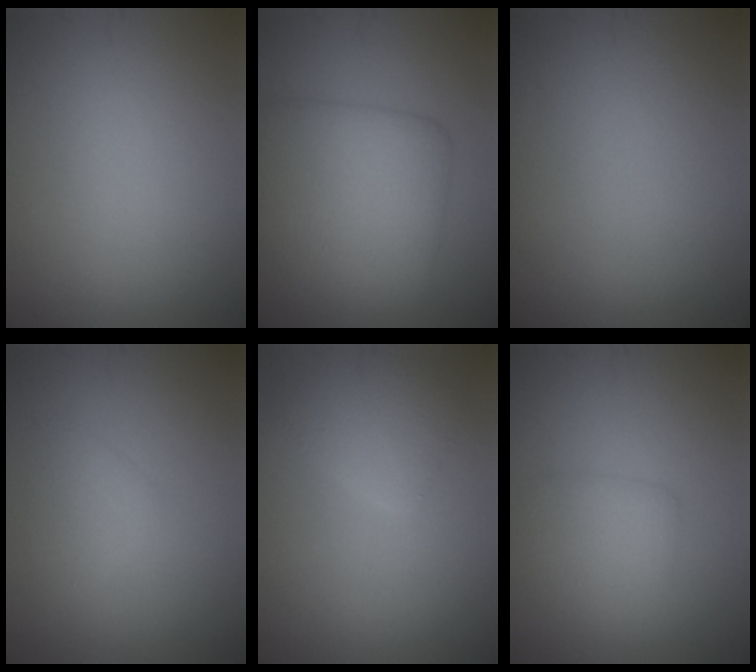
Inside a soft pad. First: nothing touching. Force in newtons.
{"total": 8.2, "press": 8.2, "slide": 0.1}
{"total": 0.0}
{"total": 1.9, "press": 1.8, "slide": 0.1}
{"total": 3.0, "press": 3.0, "slide": 0.2}
{"total": 2.7, "press": 2.7, "slide": 0.1}